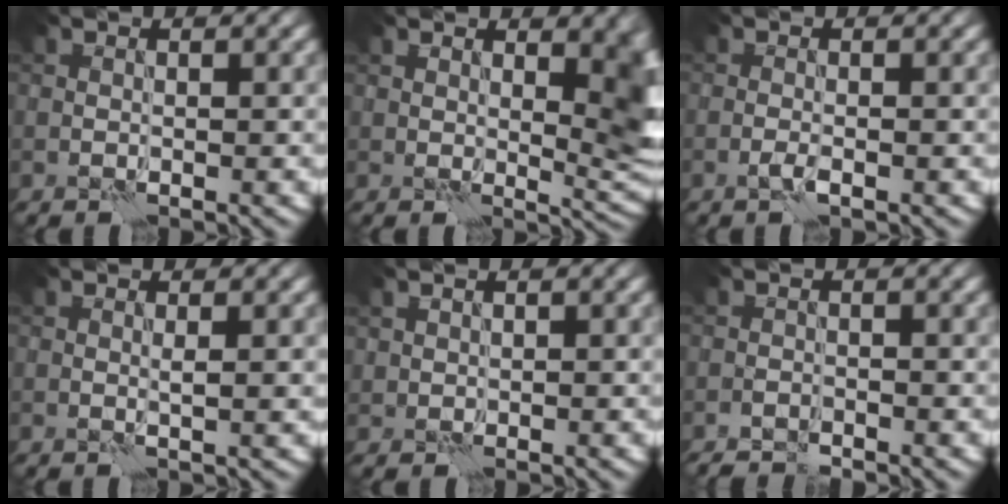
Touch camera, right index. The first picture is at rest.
{"total": 7.4, "force": [2.0, 3.7, 6.1], "torque": [-0.070, -0.010, 0.036]}
{"total": 1.0, "force": [-0.5, 0.2, 0.8], "torque": [-0.018, 0.002, -0.013]}
{"total": 0.9, "force": [0.3, 0.0, 0.9], "torque": [-0.015, 0.001, 0.002]}
{"total": 0.7, "force": [0.6, 0.5, 0.0], "torque": [-0.002, 0.001, 0.012]}
{"total": 1.4, "force": [-1.4, 0.1, 0.3], "torque": [-0.010, 0.002, -0.028]}